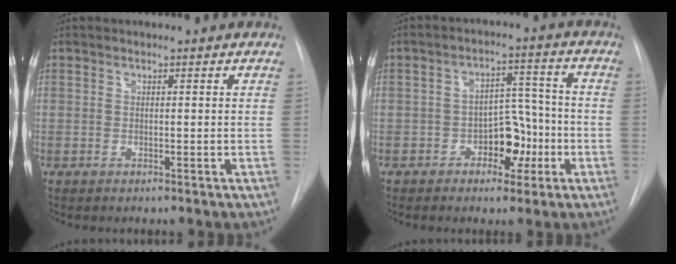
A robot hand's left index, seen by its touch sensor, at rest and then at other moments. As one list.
[{"total": 6.7, "force": [-2.7, 3.9, 4.7], "torque": [-0.062, 0.022, -0.039]}]